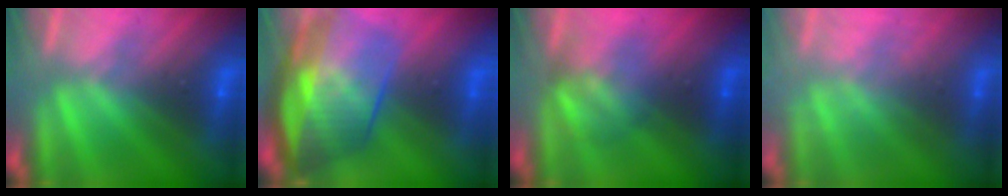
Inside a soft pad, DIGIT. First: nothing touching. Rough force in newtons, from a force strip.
{"total": 10.3}
{"total": 2.5}
{"total": 2.1}